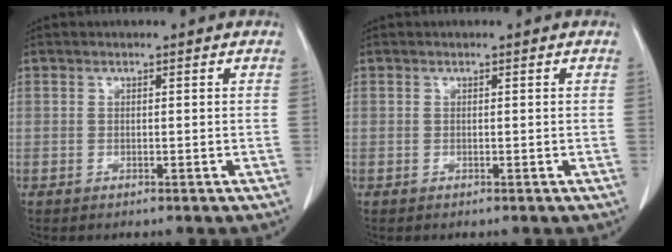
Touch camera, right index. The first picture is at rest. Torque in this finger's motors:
{"motor_torque": [0.00, 0.00, 0.00, 0.00]}